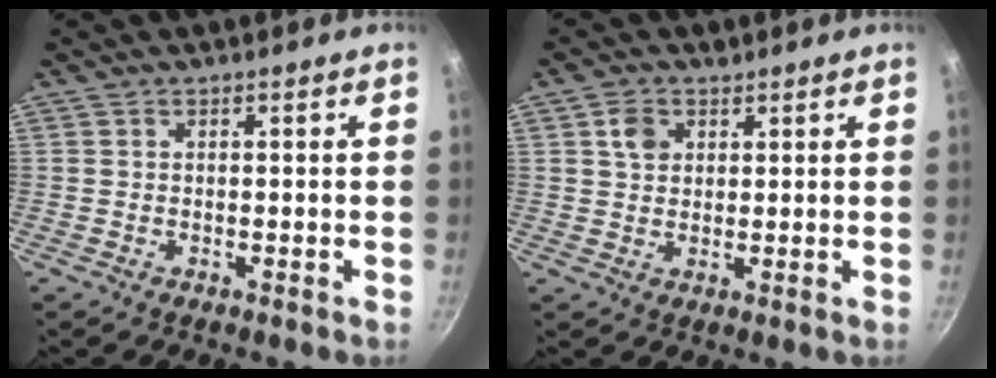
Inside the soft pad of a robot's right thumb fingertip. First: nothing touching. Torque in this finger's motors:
{"motor_torque": [0.00, 0.00, 0.04, 0.09, 0.00]}